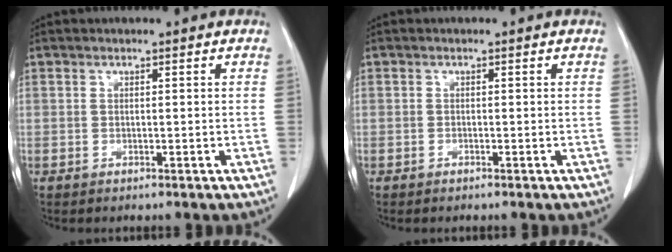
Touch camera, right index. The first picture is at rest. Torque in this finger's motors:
{"motor_torque": [-0.20, 0.07, 0.02, 0.02]}